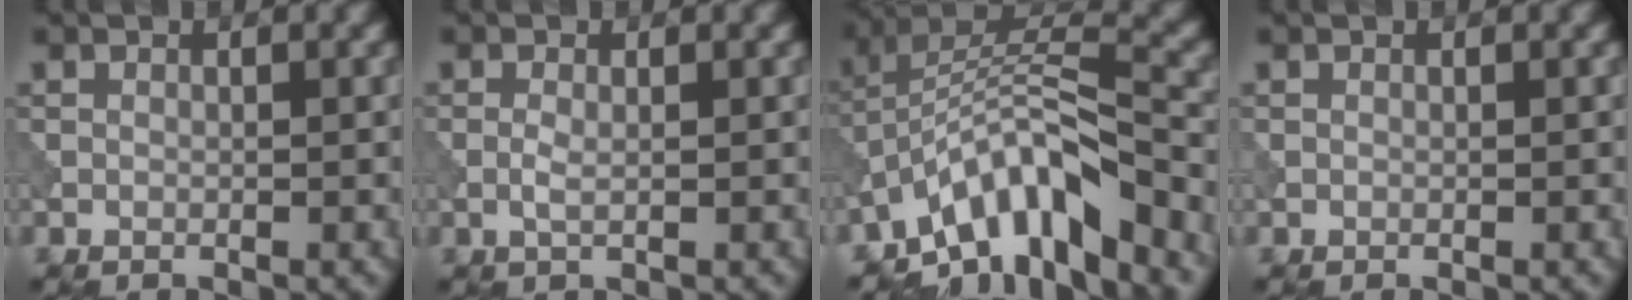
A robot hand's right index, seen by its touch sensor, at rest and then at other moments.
{"total": 1.1, "force": [-0.1, 0.4, 1.0], "torque": [-0.024, -0.001, -0.005]}
{"total": 9.9, "force": [-6.4, 3.1, 6.9], "torque": [-0.101, 0.012, -0.125]}
{"total": 0.0}